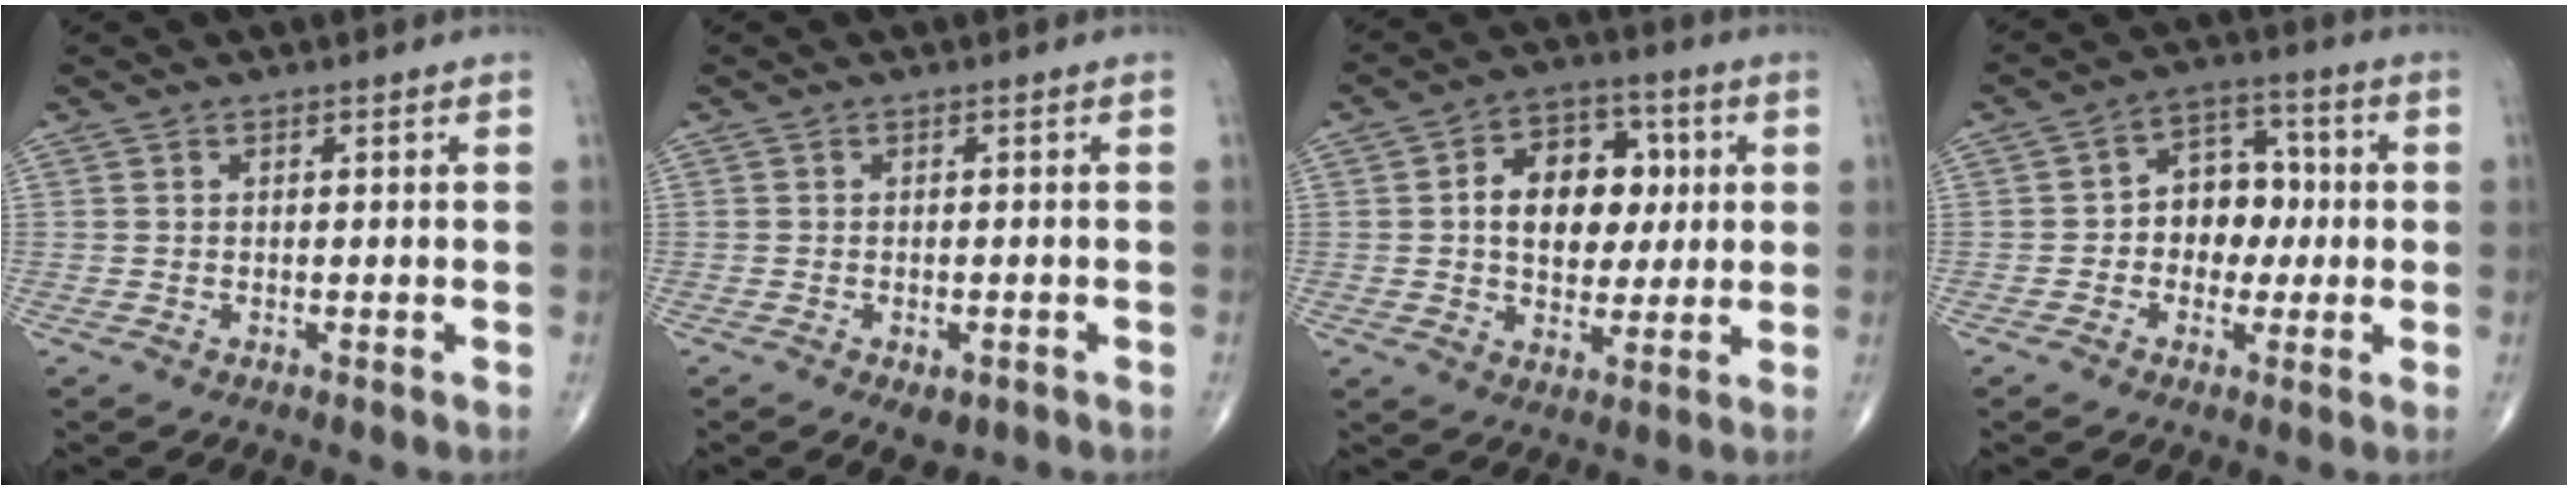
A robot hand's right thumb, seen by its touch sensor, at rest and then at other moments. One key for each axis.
{"total": 3.0, "fx": -1.4, "fy": 1.6, "fz": 2.1, "tx": -0.026, "ty": 0.003, "tz": -0.011}
{"total": 13.4, "fx": 1.7, "fy": 9.4, "fz": 9.4, "tx": -0.100, "ty": 0.013, "tz": 0.025}
{"total": 9.1, "fx": -0.4, "fy": 7.1, "fz": 5.8, "tx": -0.041, "ty": 0.030, "tz": -0.016}